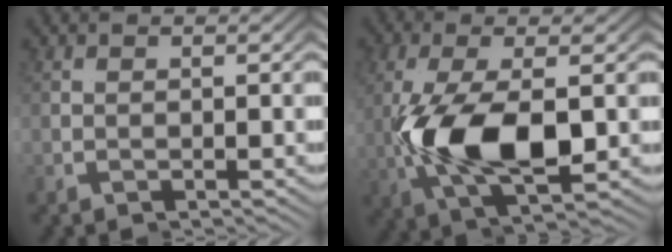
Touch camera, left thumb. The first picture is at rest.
{"total": 8.7, "force": [-1.8, 4.1, 7.5], "torque": [-0.177, -0.013, -0.034]}